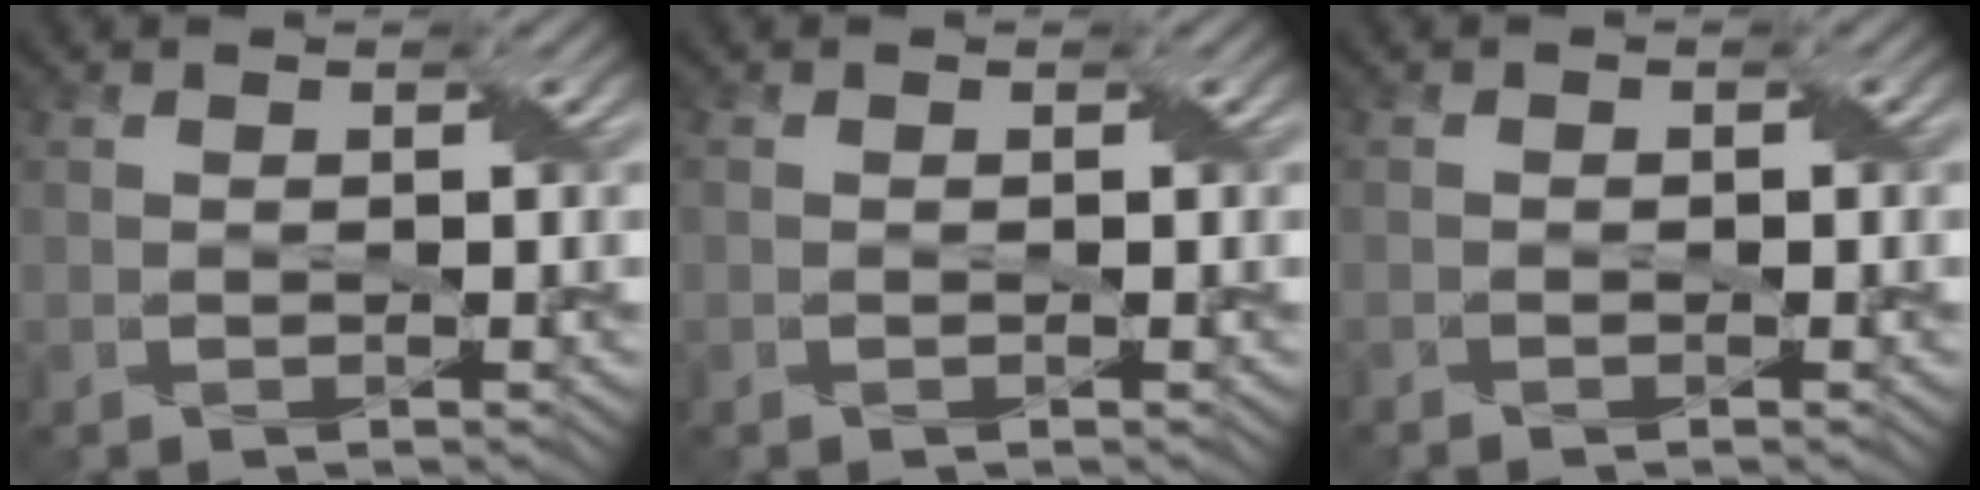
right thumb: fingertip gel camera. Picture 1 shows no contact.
{"total": 0.5, "force": [-0.1, 0.4, 0.3], "torque": [-0.004, 0.000, 0.002]}
{"total": 0.9, "force": [-0.6, 0.4, 0.6], "torque": [-0.010, 0.000, -0.008]}